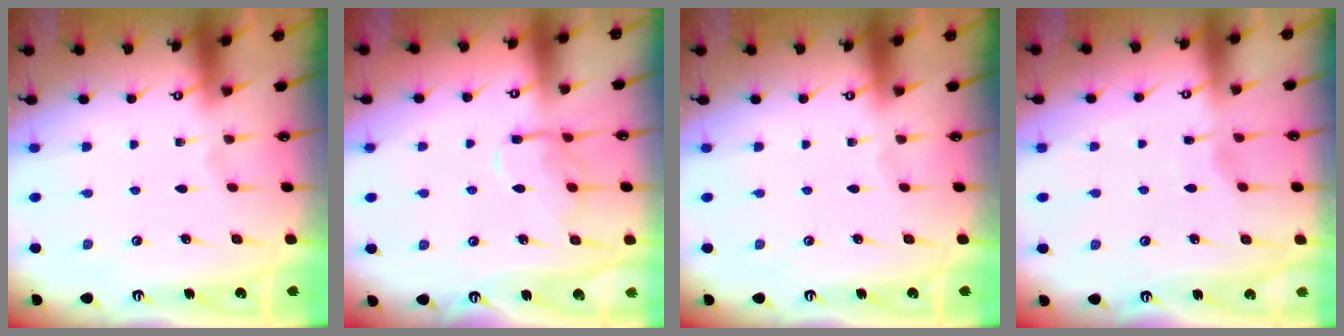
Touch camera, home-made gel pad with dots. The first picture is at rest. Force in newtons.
{"total": 12.4, "press": 12.4, "slide": 0.8}
{"total": 0.0}
{"total": 2.6, "press": 2.6, "slide": 0.3}